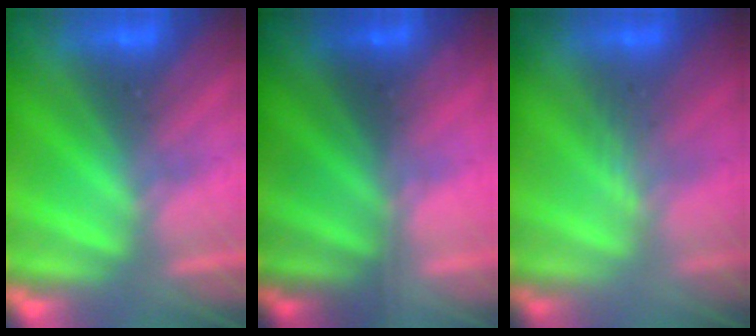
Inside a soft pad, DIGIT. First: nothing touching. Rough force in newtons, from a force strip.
{"total": 1.6}
{"total": 2.7}